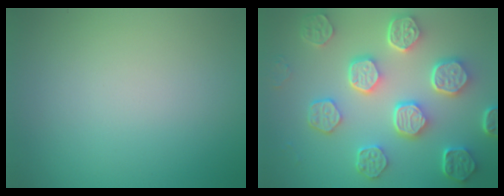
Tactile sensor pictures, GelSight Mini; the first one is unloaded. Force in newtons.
{"total": 8.1, "press": 6.1, "slide": 5.3}